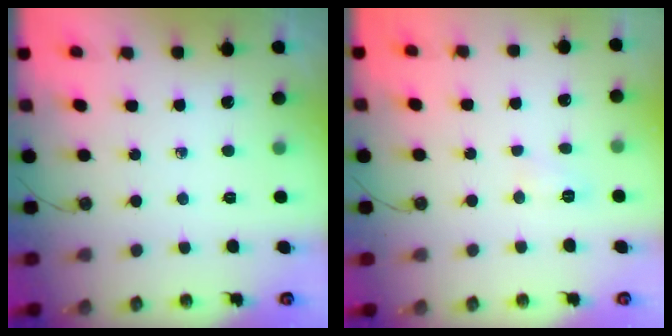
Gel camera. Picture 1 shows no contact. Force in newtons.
{"total": 4.9, "press": 4.9, "slide": 0.7}